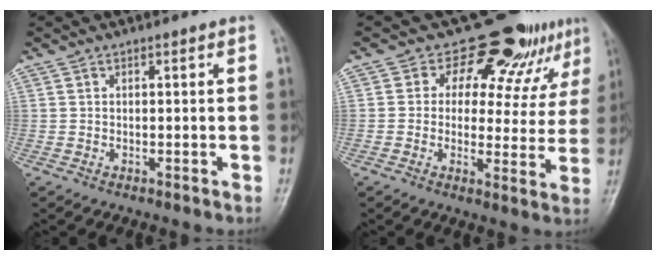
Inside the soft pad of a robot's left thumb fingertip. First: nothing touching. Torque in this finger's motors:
{"motor_torque": [-0.08, 0.22, -0.16, -0.19, 0.08]}